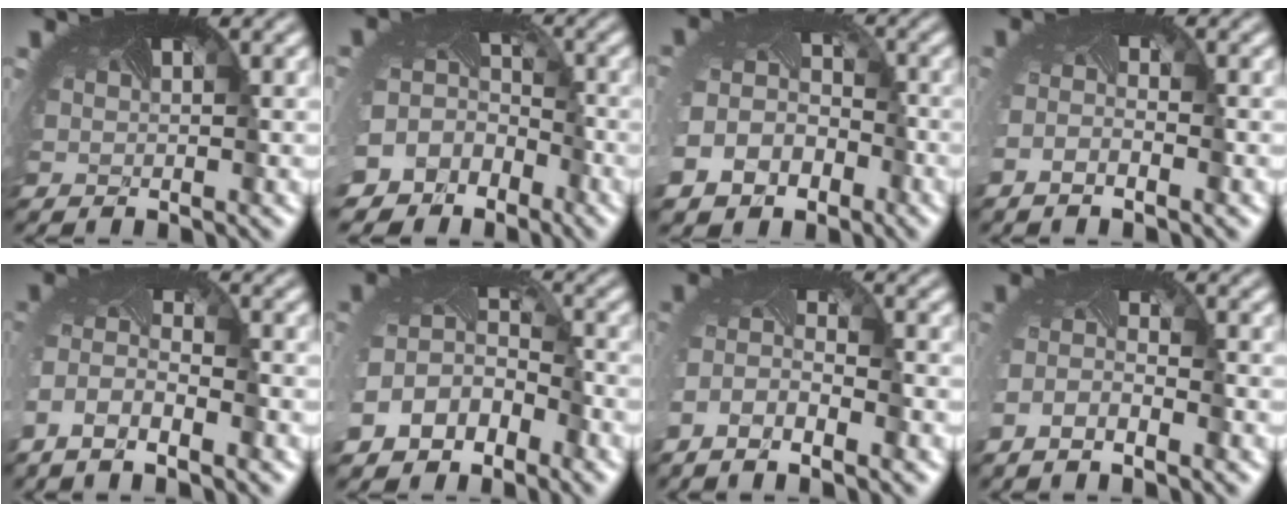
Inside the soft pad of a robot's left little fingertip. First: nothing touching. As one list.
[{"total": 11.8, "force": [-6.0, 9.7, 3.1], "torque": [-0.110, -0.052, -0.076]}, {"total": 8.2, "force": [-4.3, 6.3, 3.1], "torque": [-0.074, -0.036, -0.056]}, {"total": 1.7, "force": [-1.3, 0.4, 1.1], "torque": [-0.019, -0.010, -0.021]}, {"total": 4.6, "force": [-3.2, 1.7, 2.9], "torque": [-0.068, -0.011, -0.062]}, {"total": 5.2, "force": [-3.0, 3.5, 2.5], "torque": [-0.055, -0.012, -0.057]}, {"total": 4.0, "force": [-2.8, 1.1, 2.6], "torque": [-0.060, -0.012, -0.055]}, {"total": 2.5, "force": [-1.9, 0.6, 1.5], "torque": [-0.034, -0.009, -0.038]}]